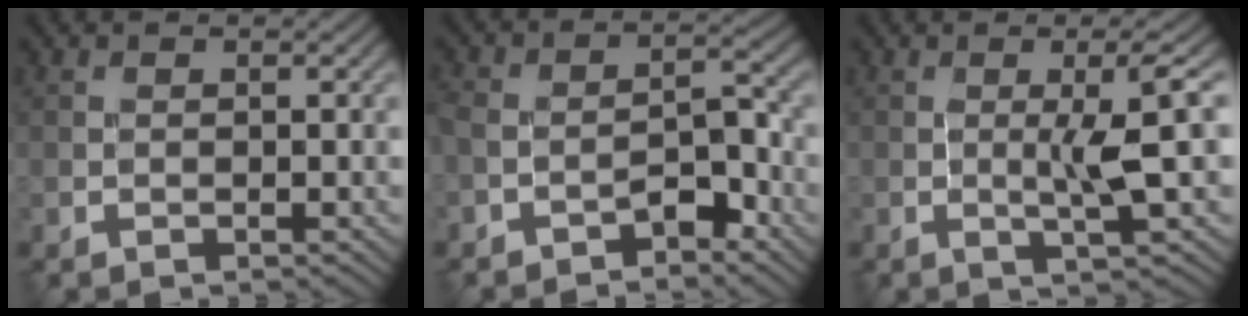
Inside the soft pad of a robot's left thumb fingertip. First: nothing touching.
{"total": 5.0, "force": [-3.4, 2.0, 3.1], "torque": [-0.050, 0.013, -0.066]}
{"total": 5.2, "force": [0.0, 0.4, 5.2], "torque": [-0.088, 0.008, 0.001]}